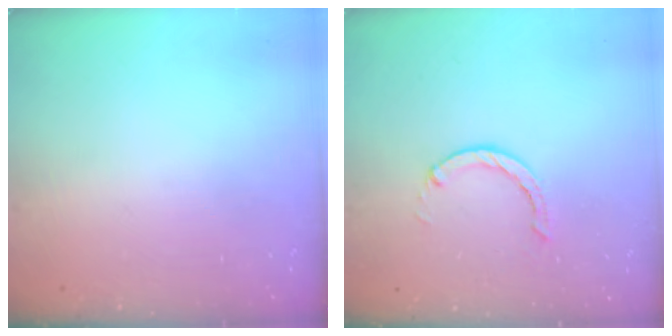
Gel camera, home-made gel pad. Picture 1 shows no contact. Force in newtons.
{"total": 0.0}